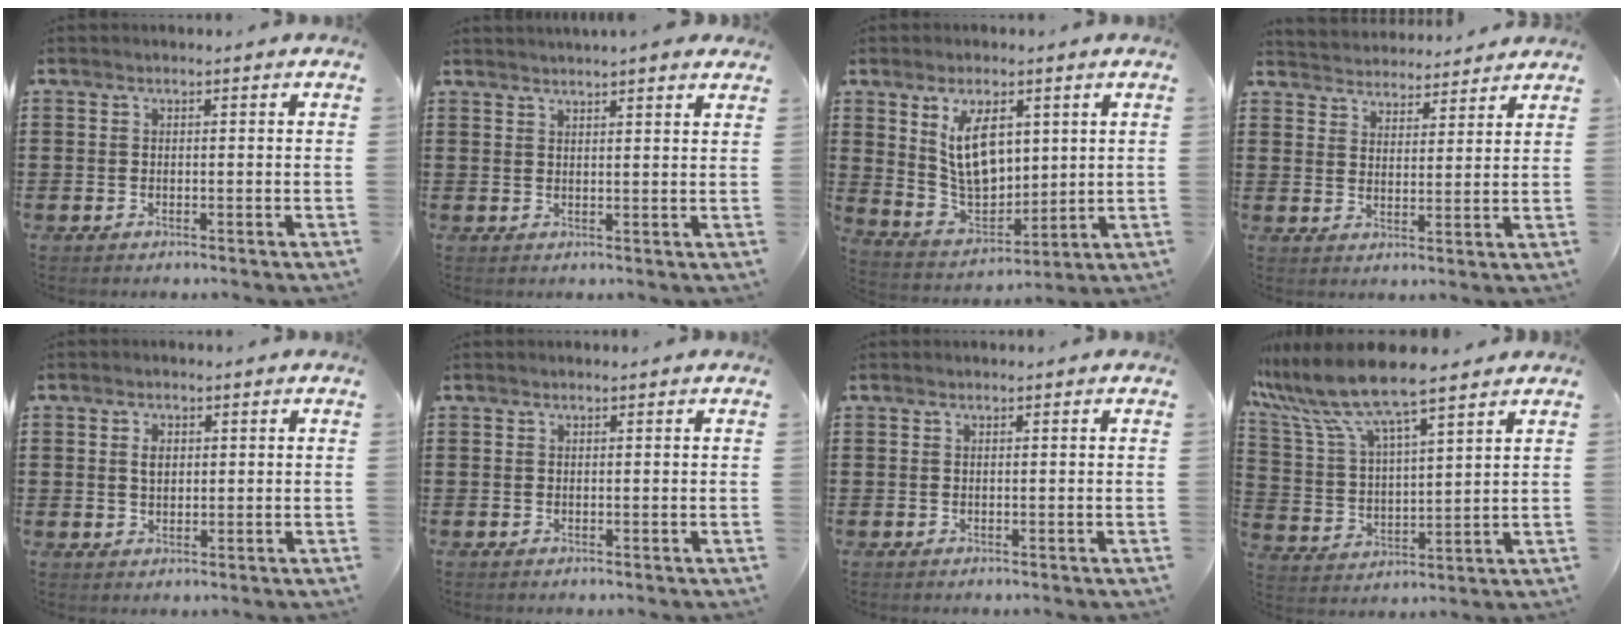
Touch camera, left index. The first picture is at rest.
{"total": 2.2, "force": [2.1, -0.3, 0.5], "torque": [-0.015, -0.001, 0.041]}
{"total": 10.0, "force": [3.8, 5.7, 7.3], "torque": [-0.135, -0.002, 0.068]}
{"total": 3.7, "force": [3.6, 0.3, -0.7], "torque": [-0.003, -0.021, 0.065]}
{"total": 2.3, "force": [0.6, 1.6, 1.6], "torque": [-0.026, 0.005, 0.009]}
{"total": 0.0}
{"total": 0.0}
{"total": 9.0, "force": [7.9, 0.7, 4.4], "torque": [-0.118, -0.040, 0.134]}